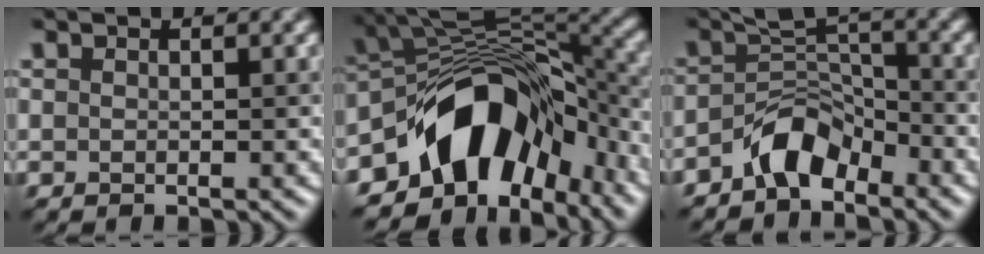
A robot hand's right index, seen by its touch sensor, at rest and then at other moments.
{"total": 12.2, "force": [-5.9, 7.8, 7.3], "torque": [-0.097, 0.014, -0.116]}
{"total": 4.0, "force": [-2.9, 1.9, 2.0], "torque": [-0.027, 0.015, -0.058]}